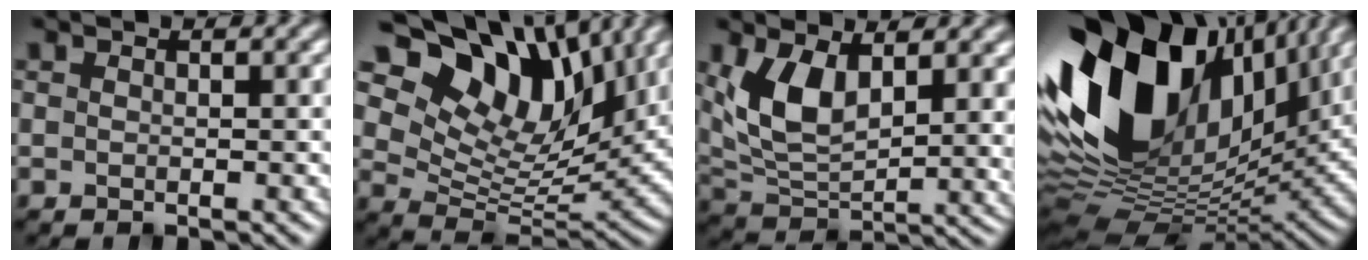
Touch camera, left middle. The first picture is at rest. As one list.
[{"total": 13.6, "force": [7.4, 7.9, 8.2], "torque": [-0.153, 0.024, 0.127]}, {"total": 8.9, "force": [3.0, 4.6, 6.9], "torque": [-0.142, -0.005, 0.055]}, {"total": 17.1, "force": [4.9, 10.3, 12.8], "torque": [-0.255, 0.028, 0.075]}]